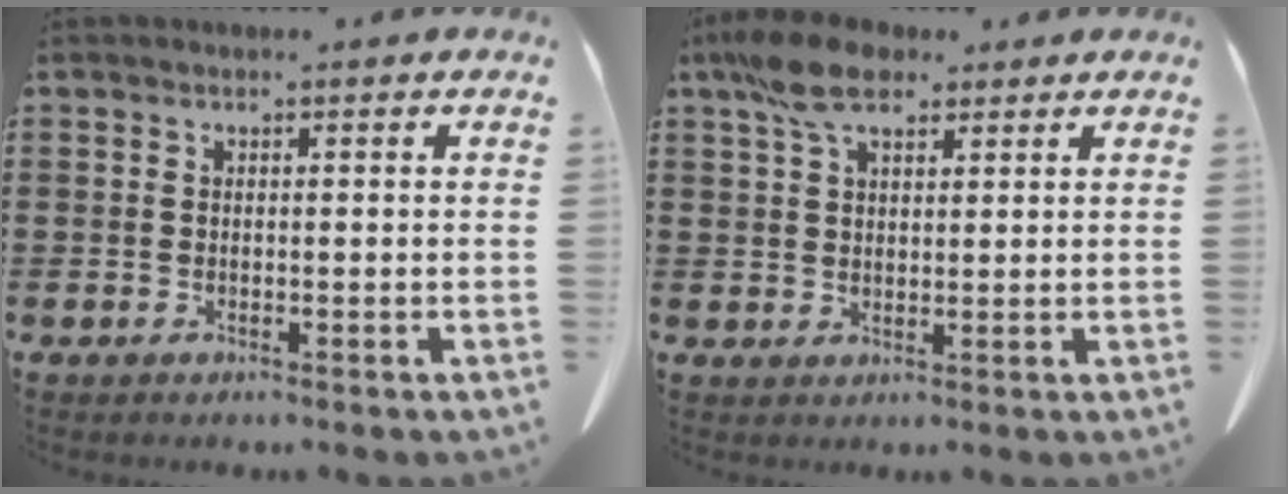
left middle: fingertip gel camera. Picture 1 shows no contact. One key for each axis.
{"total": 7.1, "fx": 4.8, "fy": 3.0, "fz": 4.2, "tx": -0.099, "ty": 0.002, "tz": 0.091}